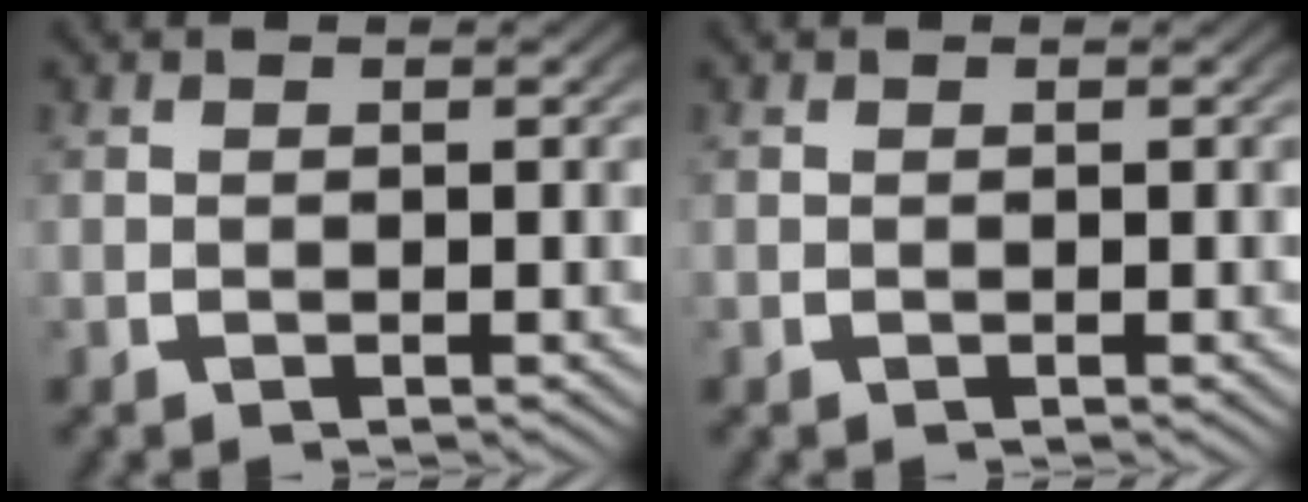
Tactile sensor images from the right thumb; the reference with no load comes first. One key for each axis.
{"total": 0.0}